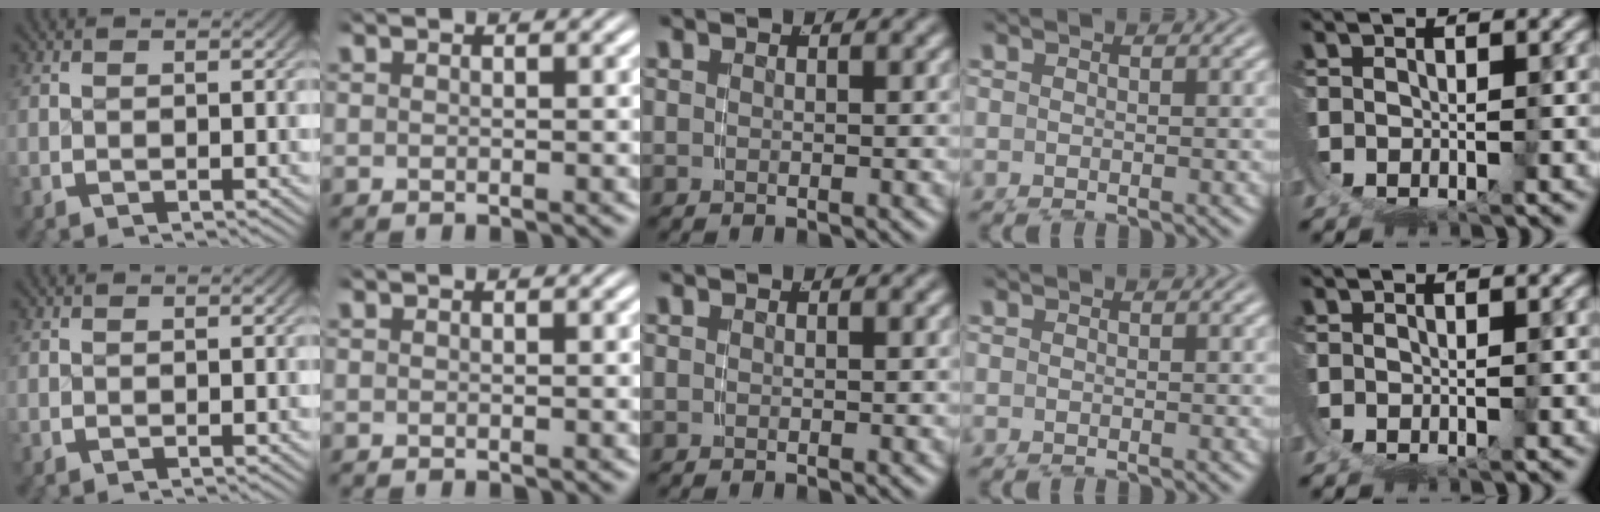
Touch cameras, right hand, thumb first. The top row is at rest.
{}